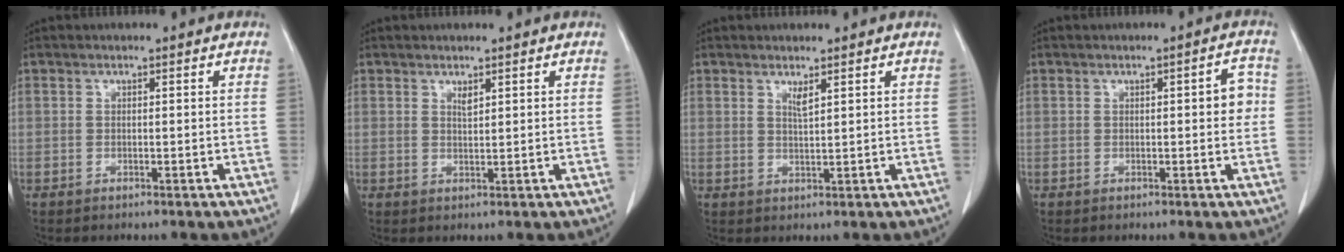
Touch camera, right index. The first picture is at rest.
{"total": 1.1, "force": [0.8, 0.2, 0.8], "torque": [-0.017, -0.004, 0.017]}
{"total": 1.6, "force": [1.1, 0.0, 1.2], "torque": [-0.025, -0.006, 0.022]}
{"total": 3.0, "force": [0.2, 0.9, 2.9], "torque": [-0.029, 0.005, -0.001]}